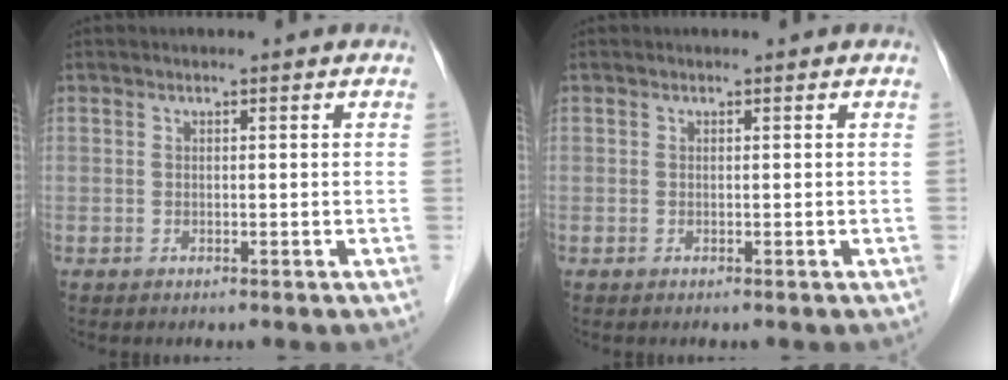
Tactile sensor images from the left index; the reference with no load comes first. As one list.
[{"total": 0.0}]